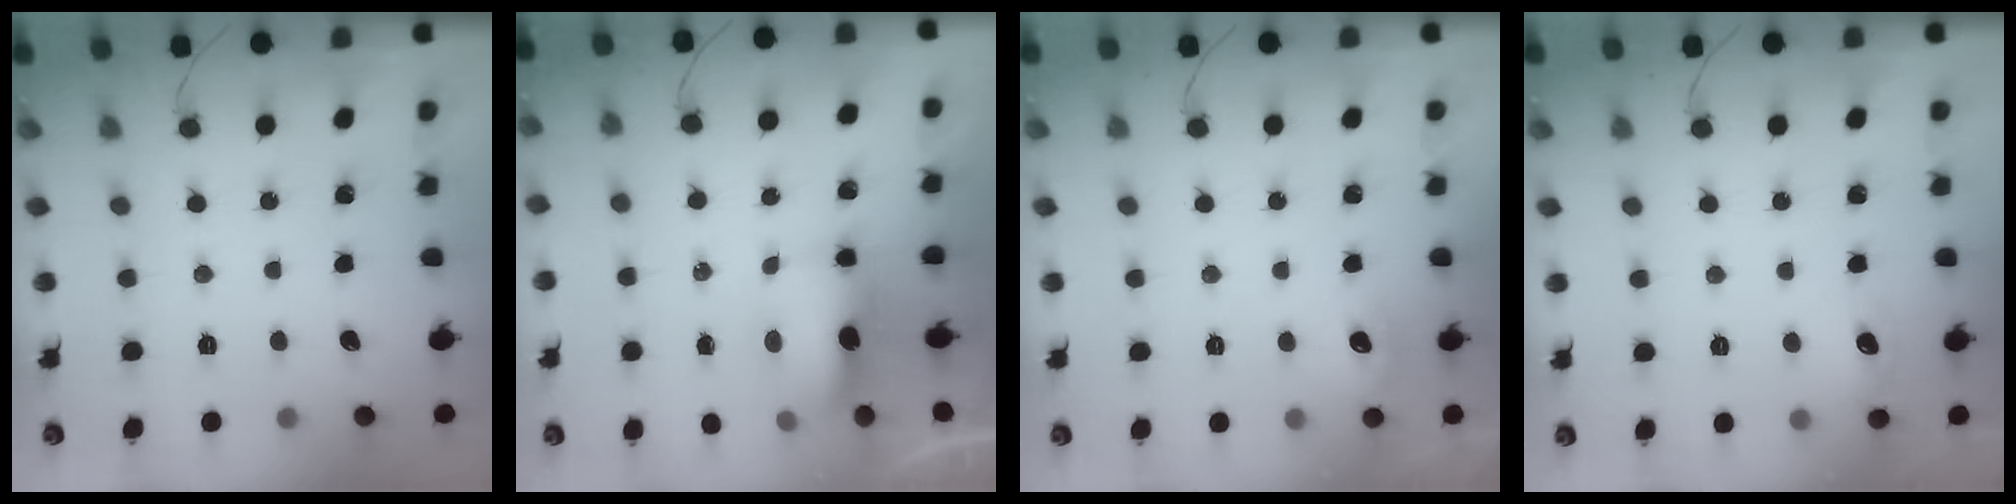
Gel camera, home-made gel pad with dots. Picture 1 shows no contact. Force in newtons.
{"total": 6.8, "press": 6.7, "slide": 0.7}
{"total": 7.5, "press": 5.3, "slide": 5.3}
{"total": 6.9, "press": 6.7, "slide": 1.7}